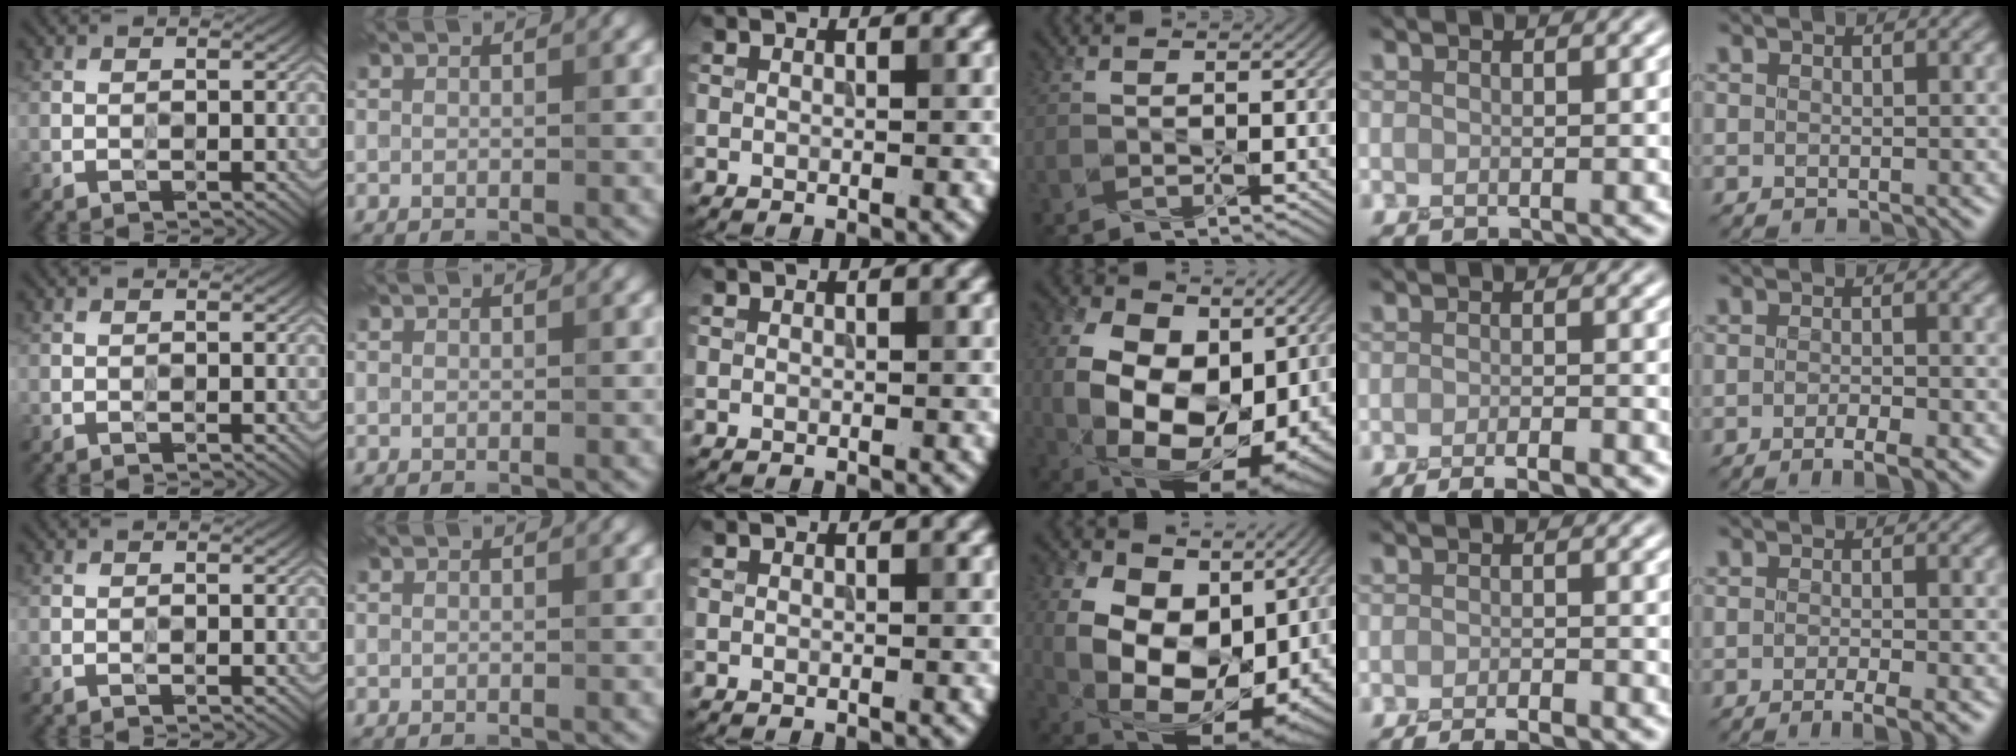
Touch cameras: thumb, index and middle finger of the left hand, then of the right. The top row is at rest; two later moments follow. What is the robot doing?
{"motion": "screw", "object": "toothpaste"}